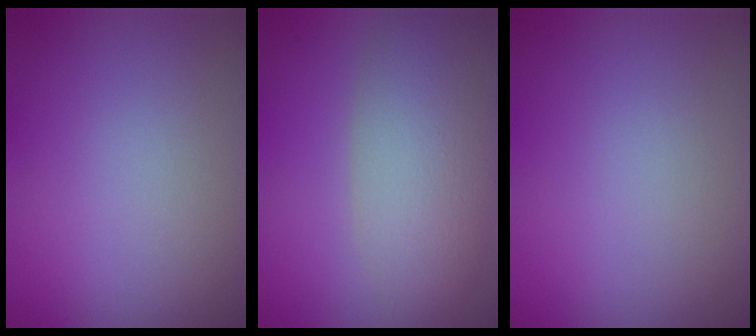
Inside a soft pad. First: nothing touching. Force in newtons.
{"total": 6.8, "press": 6.8, "slide": 0.5}
{"total": 0.0}